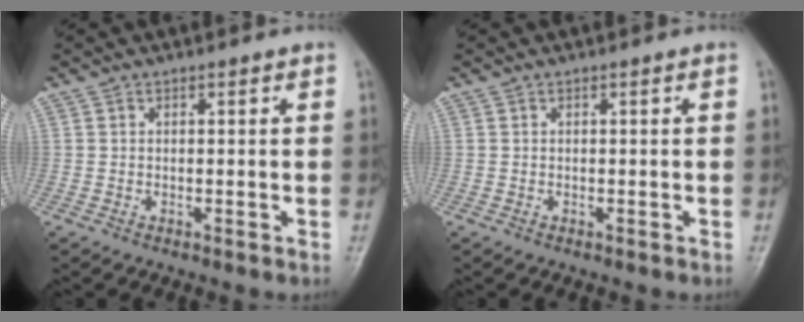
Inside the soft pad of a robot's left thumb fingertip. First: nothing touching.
{"total": 0.0}